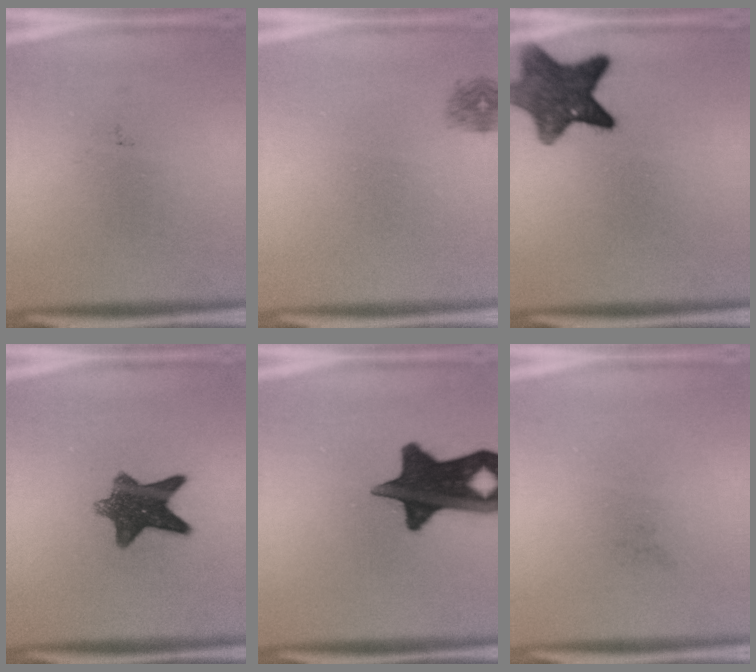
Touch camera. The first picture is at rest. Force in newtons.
{"total": 1.1}
{"total": 9.7}
{"total": 9.6}
{"total": 16.1}
{"total": 0.0}